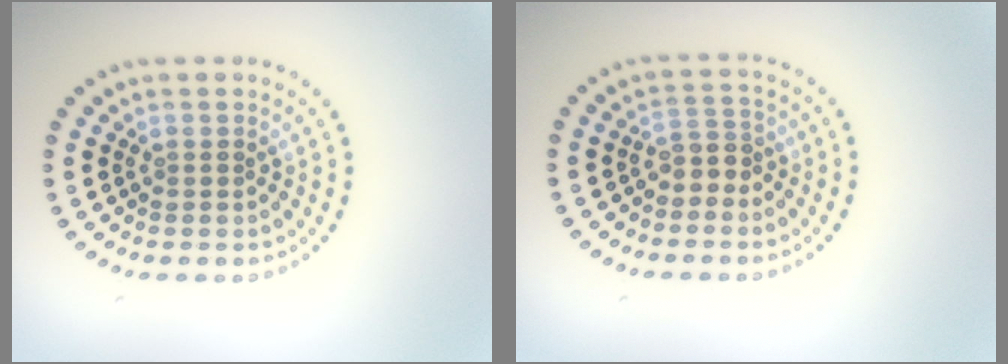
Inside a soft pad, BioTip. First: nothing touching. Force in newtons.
{"total": 1.9, "press": 1.6, "slide": 1.0}